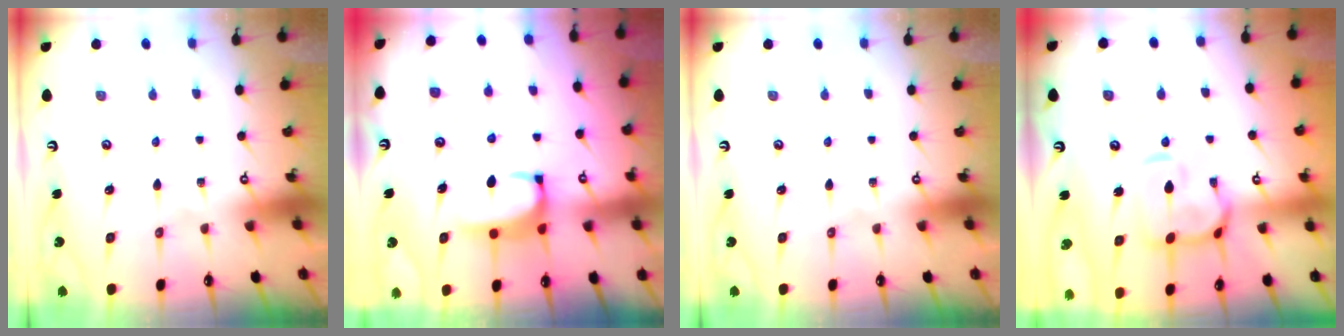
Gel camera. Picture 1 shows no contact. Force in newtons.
{"total": 1.9, "press": 1.9, "slide": 0.3}
{"total": 0.0}
{"total": 6.1, "press": 6.0, "slide": 1.1}